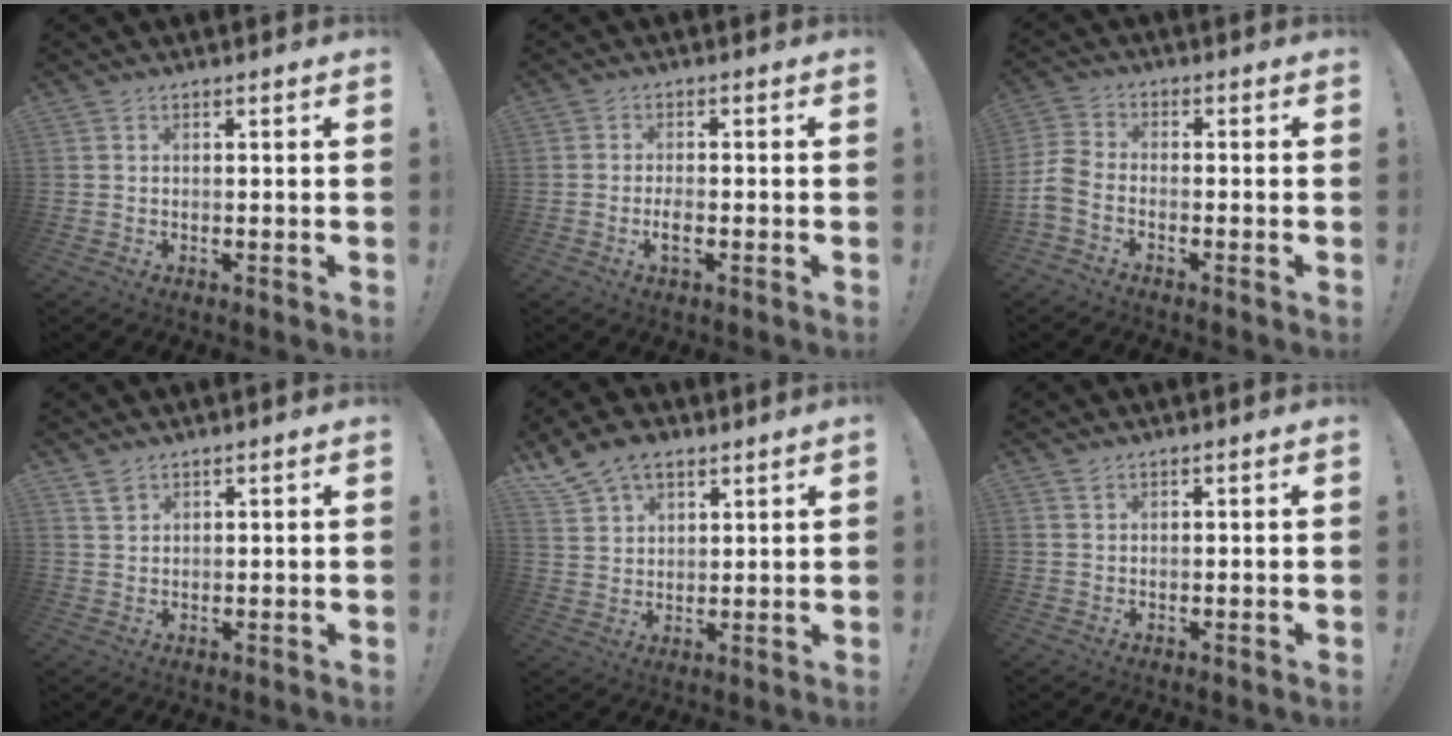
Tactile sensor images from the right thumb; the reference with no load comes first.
{"total": 3.0, "force": [-1.4, 0.8, 2.5], "torque": [-0.060, 0.000, -0.027]}
{"total": 6.7, "force": [-3.4, 3.8, 4.3], "torque": [-0.101, 0.015, -0.058]}
{"total": 2.5, "force": [2.0, 1.2, 1.0], "torque": [-0.012, -0.012, 0.036]}
{"total": 9.4, "force": [6.8, 5.1, 3.8], "torque": [-0.073, -0.033, 0.135]}
{"total": 0.9, "force": [0.7, 0.2, 0.4], "torque": [-0.003, -0.004, 0.013]}